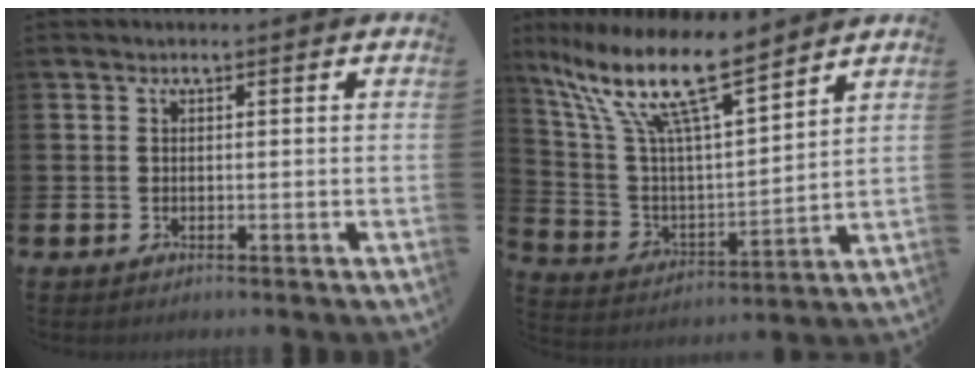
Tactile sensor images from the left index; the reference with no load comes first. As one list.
[{"total": 13.8, "force": [10.4, 2.8, 8.6], "torque": [-0.204, -0.048, 0.179]}]